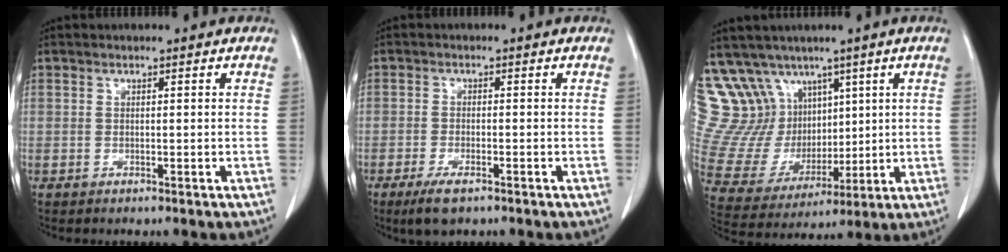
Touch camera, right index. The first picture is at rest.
{"total": 4.2, "force": [-2.8, 1.2, 3.0], "torque": [-0.063, -0.007, -0.044]}
{"total": 16.8, "force": [10.0, 12.4, 5.4], "torque": [-0.131, 0.065, 0.223]}